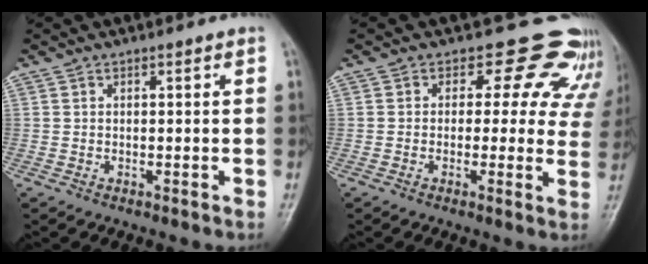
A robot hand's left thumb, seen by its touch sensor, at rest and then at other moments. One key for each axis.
{"total": 11.9, "fx": 9.2, "fy": 6.7, "fz": 3.4, "tx": 0.022, "ty": -0.040, "tz": 0.081}